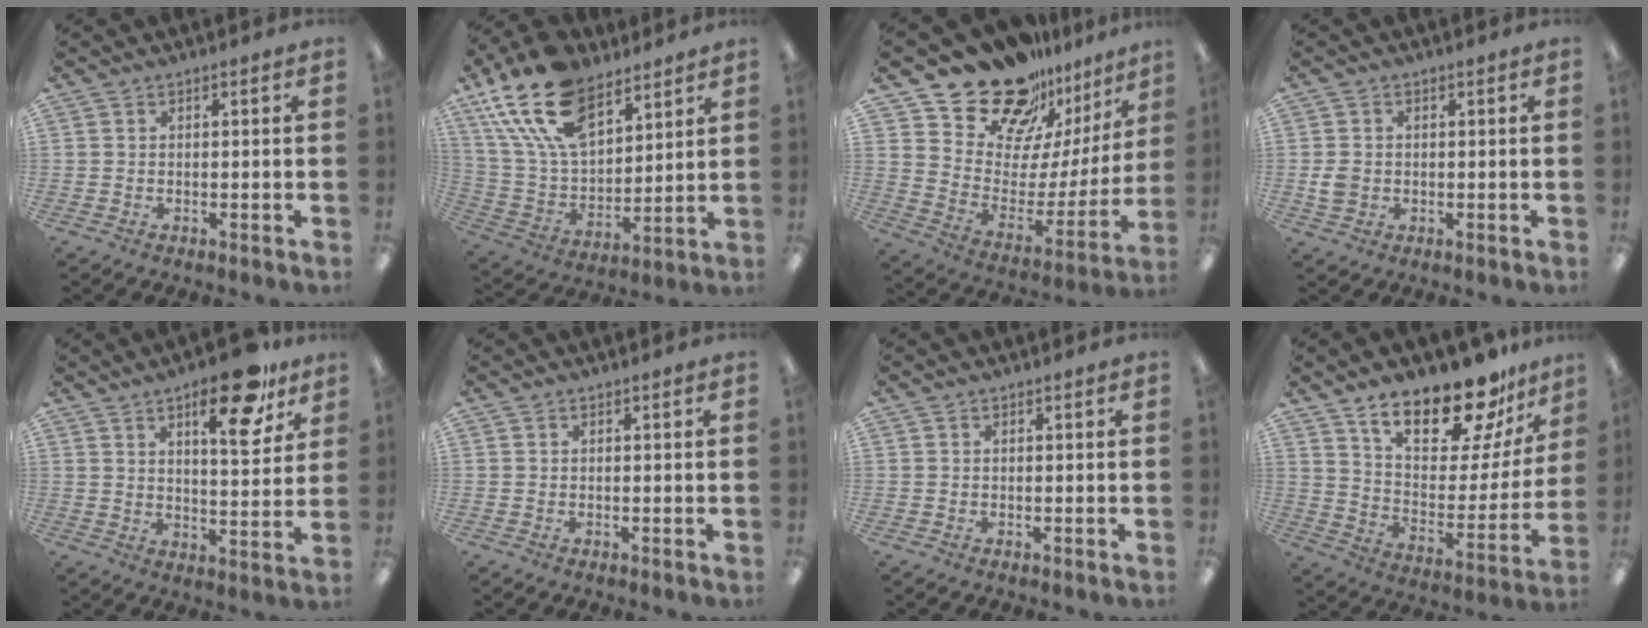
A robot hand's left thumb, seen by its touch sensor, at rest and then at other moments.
{"total": 21.4, "force": [12.9, 11.8, 12.4], "torque": [-0.266, -0.059, 0.235]}
{"total": 20.8, "force": [17.3, 9.6, 6.3], "torque": [-0.113, -0.128, 0.311]}
{"total": 3.5, "force": [-0.1, 3.1, 1.7], "torque": [-0.022, 0.004, -0.001]}
{"total": 15.5, "force": [9.8, 5.2, 10.8], "torque": [-0.141, -0.053, 0.152]}
{"total": 0.0}
{"total": 0.0}
{"total": 20.4, "force": [16.5, 6.6, 10.1], "torque": [-0.167, -0.112, 0.282]}